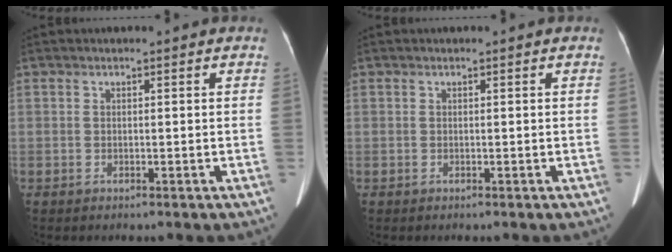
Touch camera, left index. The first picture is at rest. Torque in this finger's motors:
{"motor_torque": [0.00, 0.00, 0.00, 0.00]}